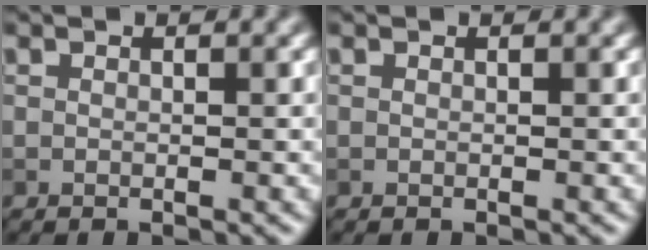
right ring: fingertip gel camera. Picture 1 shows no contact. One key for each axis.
{"total": 0.0}